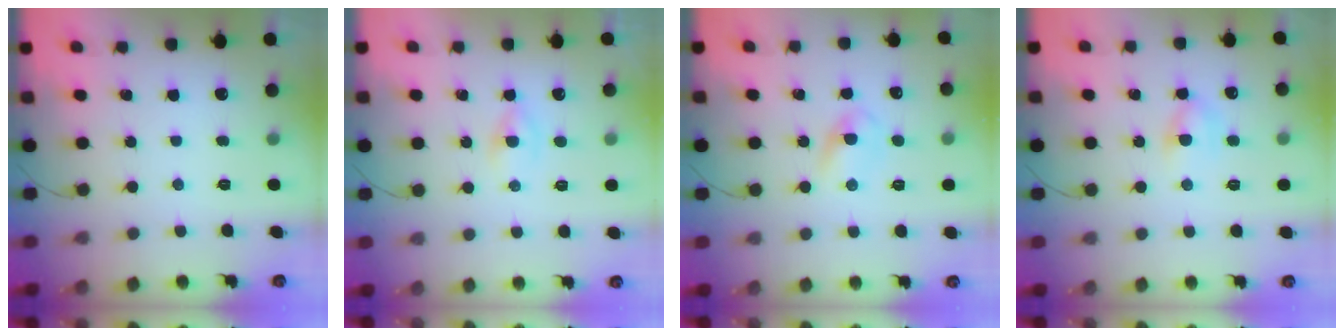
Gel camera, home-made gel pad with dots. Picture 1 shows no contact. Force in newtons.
{"total": 1.1, "press": 0.8, "slide": 0.7}
{"total": 2.7, "press": 2.5, "slide": 1.1}
{"total": 5.1, "press": 4.9, "slide": 1.5}